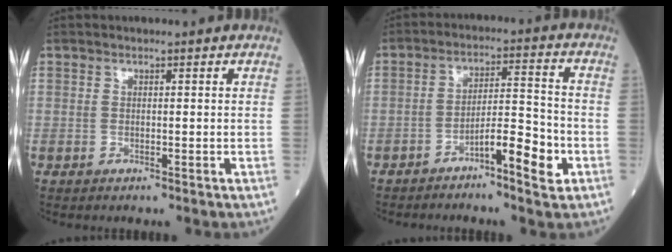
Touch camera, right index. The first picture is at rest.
{"total": 7.4, "force": [-3.9, 1.1, 6.2], "torque": [-0.099, 0.014, -0.062]}